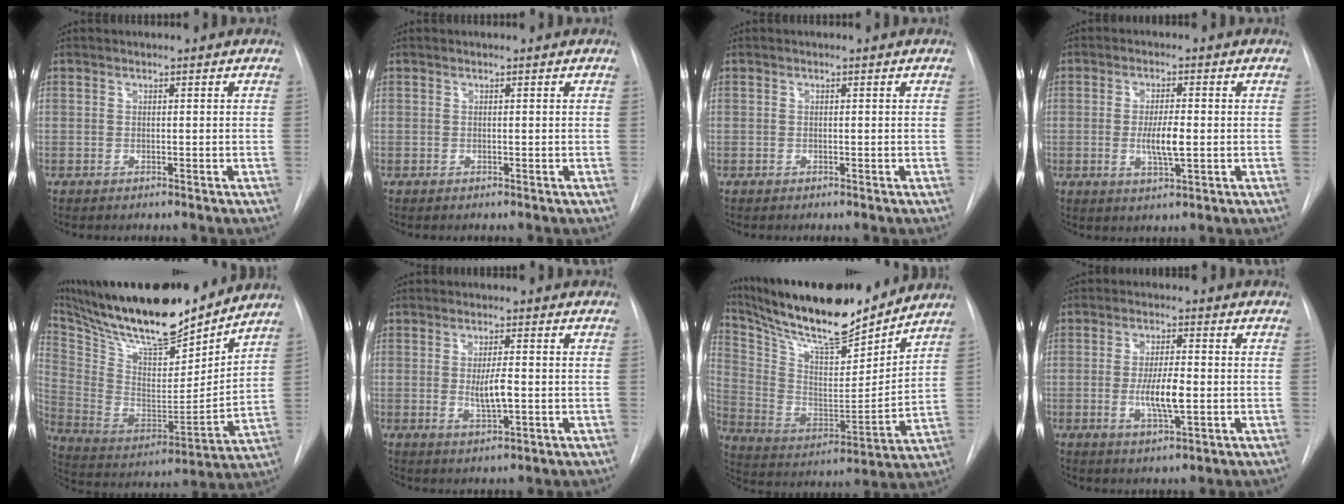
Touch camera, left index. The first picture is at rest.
{"total": 0.0}
{"total": 0.0}
{"total": 4.8, "force": [-0.5, 0.9, 4.7], "torque": [-0.090, -0.007, -0.006]}
{"total": 27.2, "force": [23.1, 5.7, 13.1], "torque": [-0.260, -0.008, 0.379]}
{"total": 4.2, "force": [-0.2, 0.8, 4.1], "torque": [-0.075, -0.005, -0.001]}
{"total": 22.8, "force": [20.1, 3.7, 10.2], "torque": [-0.193, -0.011, 0.333]}
{"total": 6.2, "force": [-0.9, 1.3, 6.0], "torque": [-0.113, -0.007, -0.014]}